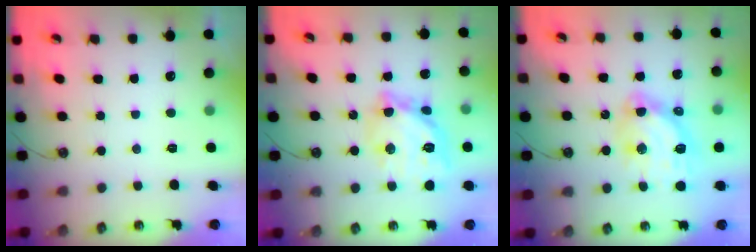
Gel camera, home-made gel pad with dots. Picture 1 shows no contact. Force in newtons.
{"total": 16.6, "press": 16.5, "slide": 1.6}
{"total": 14.5, "press": 14.4, "slide": 1.3}